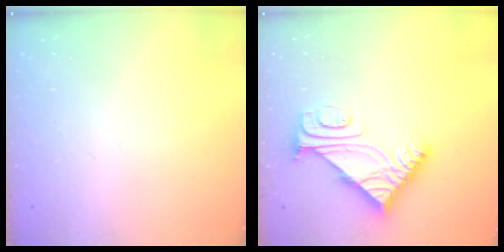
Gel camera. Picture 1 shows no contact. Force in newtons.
{"total": 8.7, "press": 8.7, "slide": 0.8}